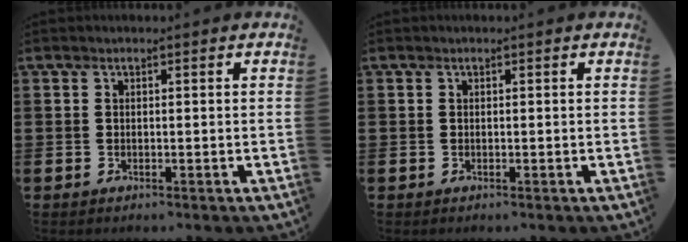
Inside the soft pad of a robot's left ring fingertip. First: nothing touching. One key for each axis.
{"total": 0.0}